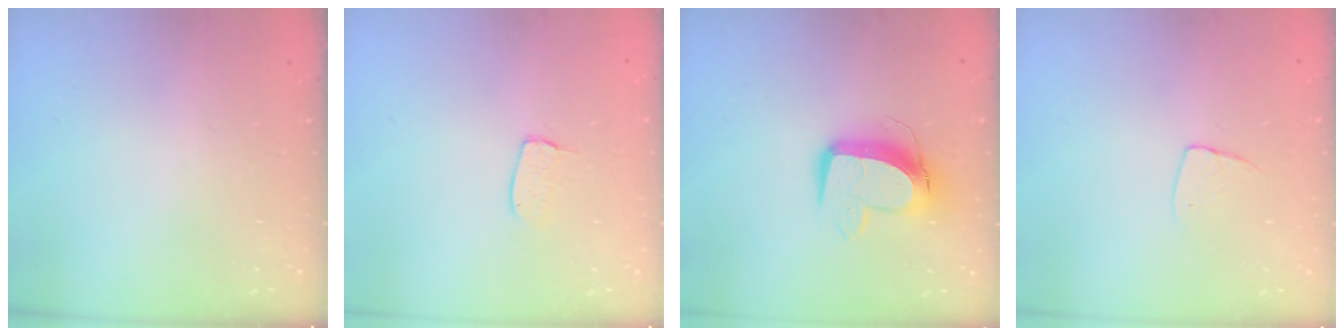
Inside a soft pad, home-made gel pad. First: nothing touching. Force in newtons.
{"total": 4.2, "press": 4.2, "slide": 0.2}
{"total": 12.1, "press": 12.0, "slide": 1.4}
{"total": 5.0, "press": 5.0, "slide": 0.3}